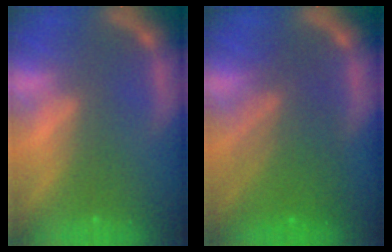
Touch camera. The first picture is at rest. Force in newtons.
{"total": 7.5}